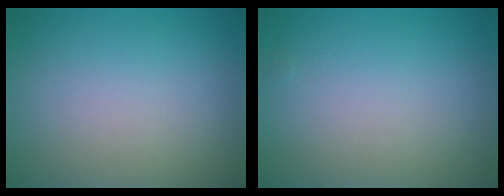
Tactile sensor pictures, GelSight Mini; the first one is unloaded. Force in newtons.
{"total": 0.0}